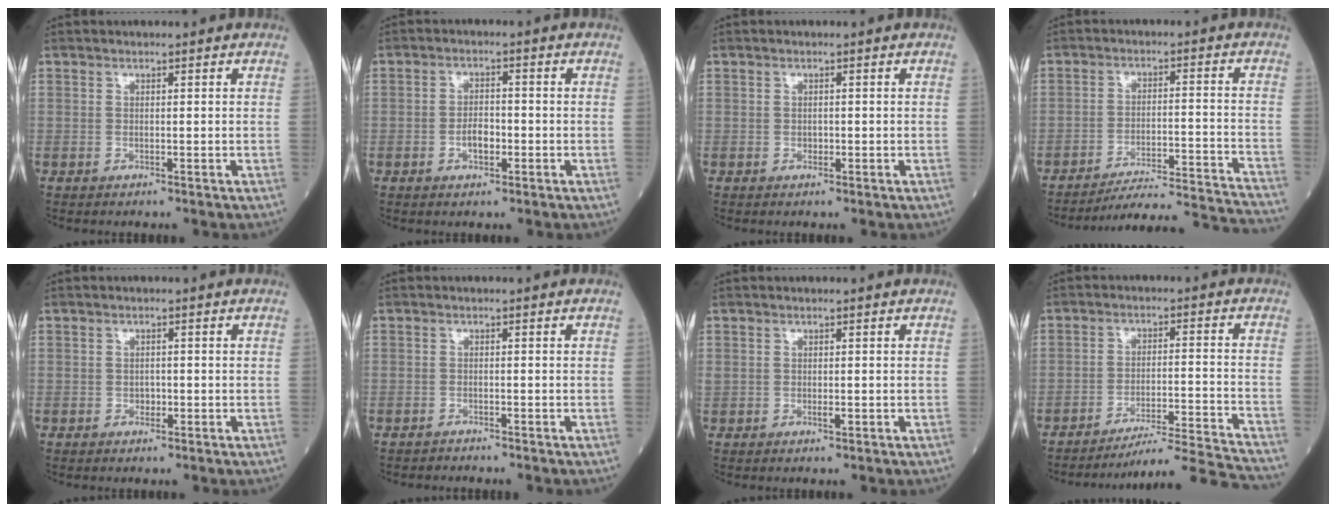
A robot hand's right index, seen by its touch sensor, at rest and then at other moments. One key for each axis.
{"total": 3.2, "fx": -1.1, "fy": 1.6, "fz": 2.6, "tx": -0.047, "ty": 0.004, "tz": -0.018}
{"total": 0.6, "fx": -0.2, "fy": 0.5, "fz": 0.3, "tx": -0.006, "ty": 0.001, "tz": -0.003}
{"total": 18.8, "fx": -18.3, "fy": -2.0, "fz": 3.7, "tx": -0.030, "ty": -0.012, "tz": -0.250}
{"total": 1.1, "fx": -0.3, "fy": 0.8, "fz": 0.6, "tx": -0.009, "ty": 0.002, "tz": -0.004}
{"total": 0.8, "fx": -0.8, "fy": 0.1, "fz": -0.2, "tx": -0.002, "ty": -0.003, "tz": -0.017}
{"total": 1.2, "fx": -0.1, "fy": 0.7, "fz": 1.0, "tx": -0.023, "ty": 0.001, "tz": 0.002}
{"total": 14.6, "fx": -14.1, "fy": -3.0, "fz": 2.6, "tx": -0.018, "ty": -0.005, "tz": -0.207}